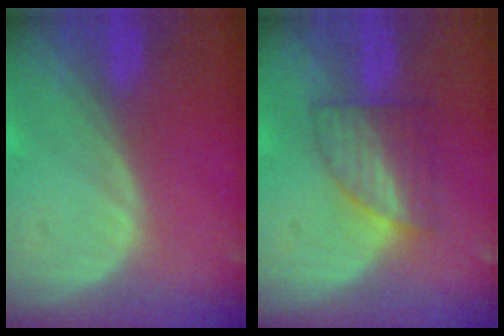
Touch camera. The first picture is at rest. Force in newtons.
{"total": 5.8, "press": 5.7, "slide": 0.8}